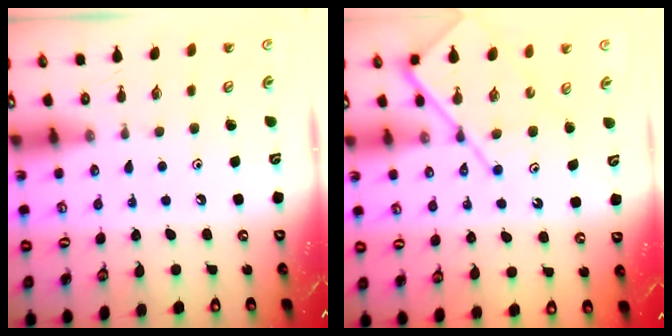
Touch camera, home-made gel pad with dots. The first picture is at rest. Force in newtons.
{"total": 10.4, "press": 10.3, "slide": 1.0}